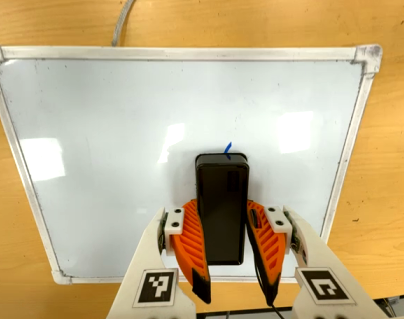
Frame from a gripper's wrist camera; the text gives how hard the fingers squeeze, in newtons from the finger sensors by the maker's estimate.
{"total": 10.8, "left": 10.2, "right": 11.4}